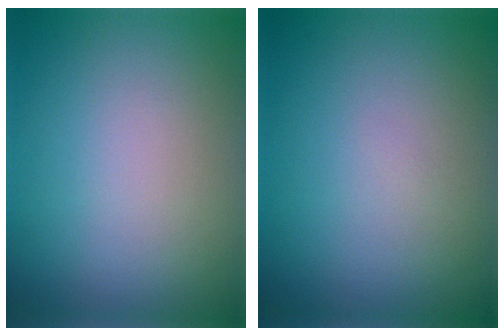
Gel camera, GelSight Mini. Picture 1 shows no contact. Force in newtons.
{"total": 0.0}